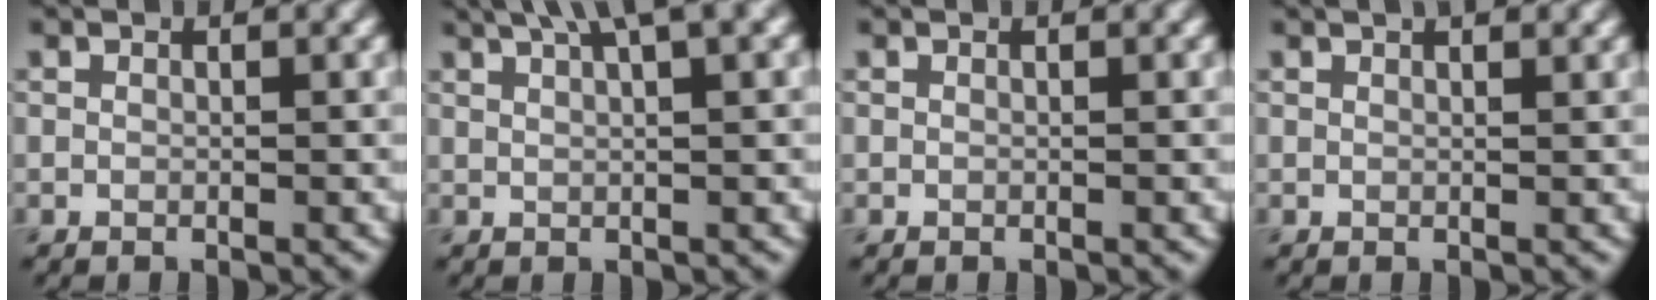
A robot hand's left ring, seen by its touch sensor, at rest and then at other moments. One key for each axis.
{"total": 4.7, "fx": 3.0, "fy": 0.7, "fz": 3.5, "tx": -0.045, "ty": 0.017, "tz": 0.043}
{"total": 0.0}
{"total": 2.2, "fx": 1.6, "fy": 0.8, "fz": 1.3, "tx": -0.006, "ty": 0.001, "tz": 0.007}